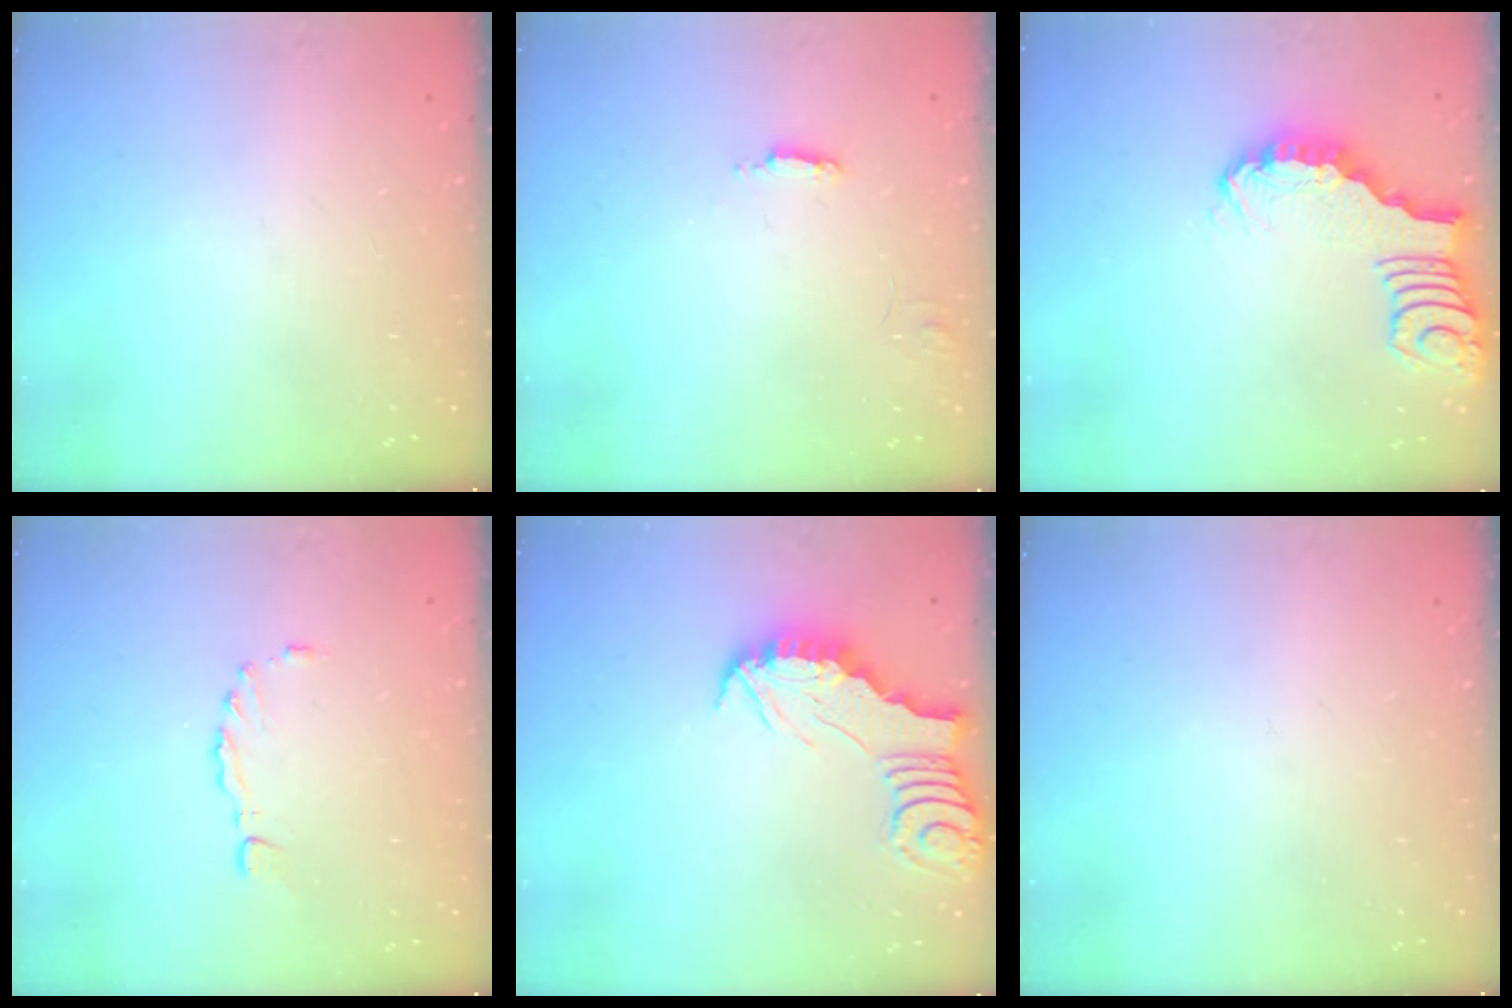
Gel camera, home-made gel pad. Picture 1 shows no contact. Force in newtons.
{"total": 3.8, "press": 3.8, "slide": 0.3}
{"total": 2.7, "press": 2.7, "slide": 0.4}
{"total": 2.9, "press": 2.9, "slide": 0.5}
{"total": 2.4, "press": 2.4, "slide": 0.2}
{"total": 0.0}